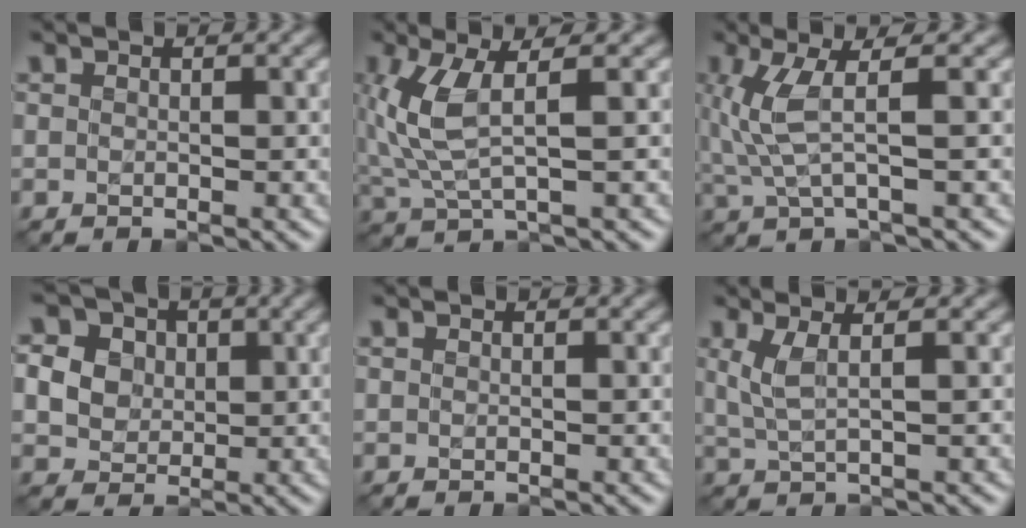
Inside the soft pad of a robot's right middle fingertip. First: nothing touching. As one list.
[{"total": 5.2, "force": [1.2, 1.7, 4.8], "torque": [-0.125, -0.002, 0.029]}, {"total": 4.3, "force": [1.0, 0.9, 4.1], "torque": [-0.106, 0.001, 0.024]}, {"total": 9.3, "force": [3.5, 7.6, 4.1], "torque": [-0.094, 0.033, 0.051]}, {"total": 0.0}, {"total": 2.6, "force": [0.9, 0.8, 2.4], "torque": [-0.046, -0.002, 0.019]}]